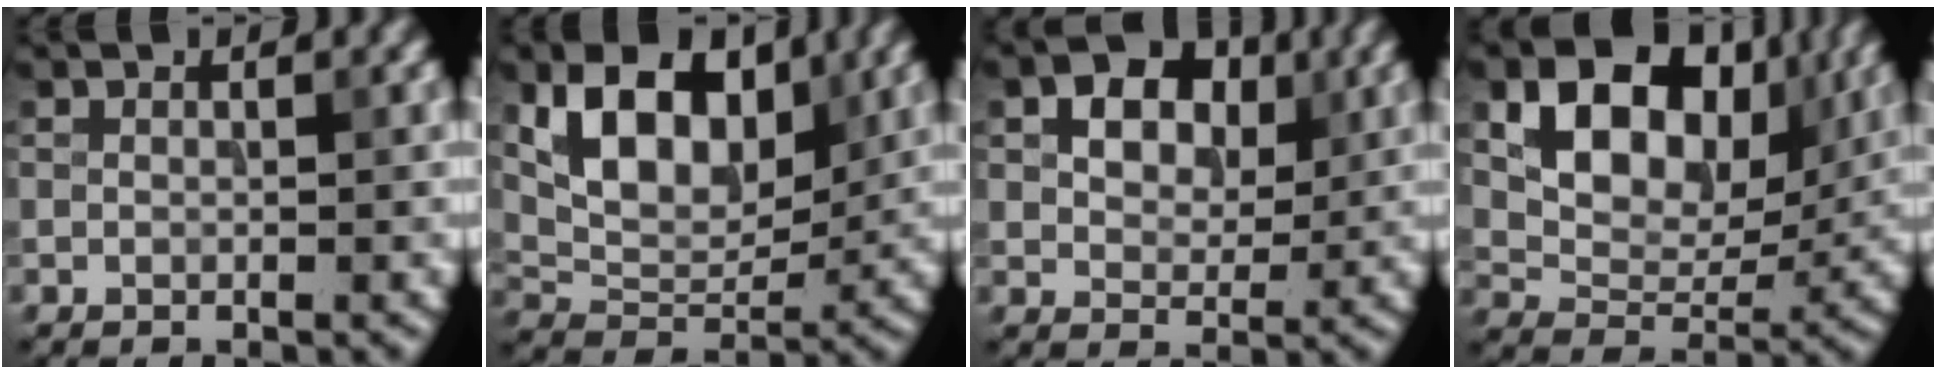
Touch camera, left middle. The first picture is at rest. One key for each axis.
{"total": 8.6, "fx": 3.3, "fy": 5.2, "fz": 5.9, "tx": -0.106, "ty": -0.007, "tz": 0.056}
{"total": 6.3, "fx": 2.5, "fy": 4.3, "fz": 3.8, "tx": -0.068, "ty": 0.012, "tz": 0.028}
{"total": 9.9, "fx": 3.8, "fy": 6.7, "fz": 6.3, "tx": -0.109, "ty": -0.005, "tz": 0.063}